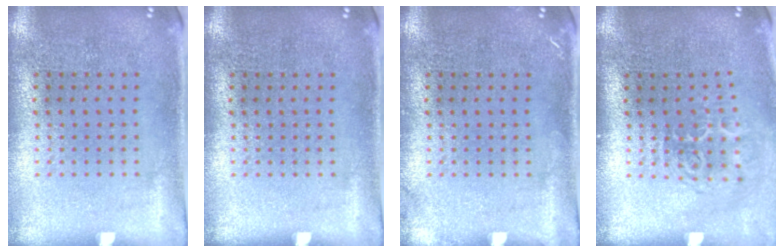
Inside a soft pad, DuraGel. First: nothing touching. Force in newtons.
{"total": 0.0}
{"total": 0.8, "press": 0.8, "slide": 0.1}
{"total": 1.8, "press": 1.2, "slide": 1.4}